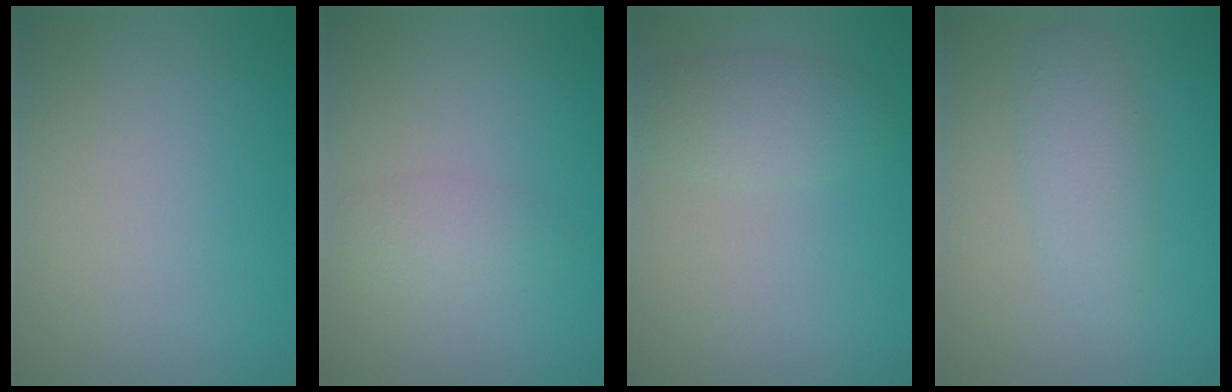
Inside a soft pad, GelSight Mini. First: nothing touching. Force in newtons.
{"total": 1.7, "press": 1.7, "slide": 0.1}
{"total": 2.3, "press": 2.3, "slide": 0.0}
{"total": 2.9, "press": 2.9, "slide": 0.1}